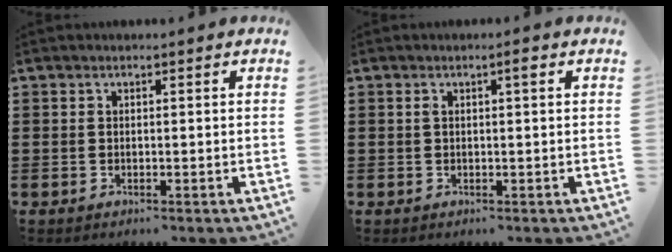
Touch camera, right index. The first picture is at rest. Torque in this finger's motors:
{"motor_torque": [0.31, -0.22, 0.03, 0.03]}